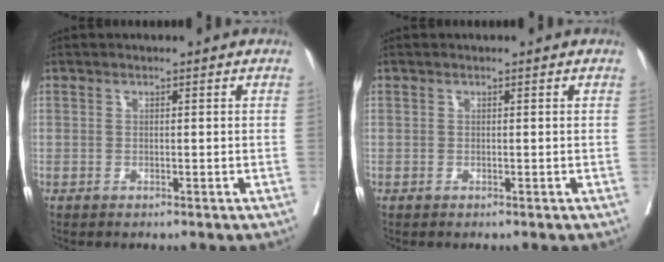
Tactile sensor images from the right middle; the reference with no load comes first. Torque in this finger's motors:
{"motor_torque": [-0.01, 0.01, -0.01, -0.01]}